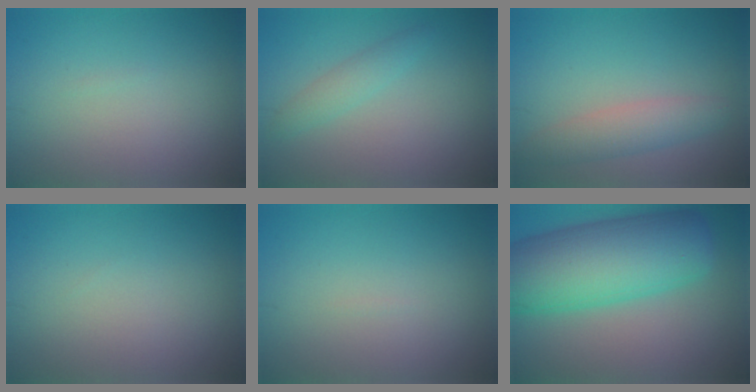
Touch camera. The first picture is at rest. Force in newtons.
{"total": 1.7, "press": 1.7, "slide": 0.1}
{"total": 3.0, "press": 3.0, "slide": 0.1}
{"total": 0.0}
{"total": 0.0}
{"total": 11.9, "press": 11.9, "slide": 0.3}